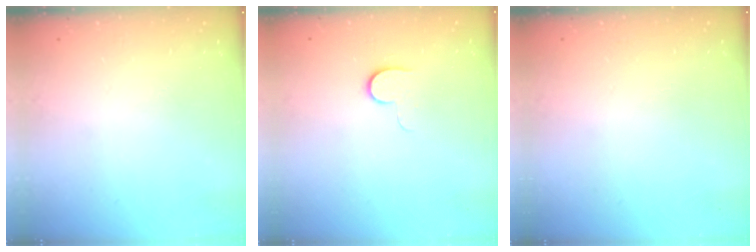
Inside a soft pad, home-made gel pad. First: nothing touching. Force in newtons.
{"total": 5.3, "press": 5.3, "slide": 0.5}
{"total": 0.8, "press": 0.8, "slide": 0.1}